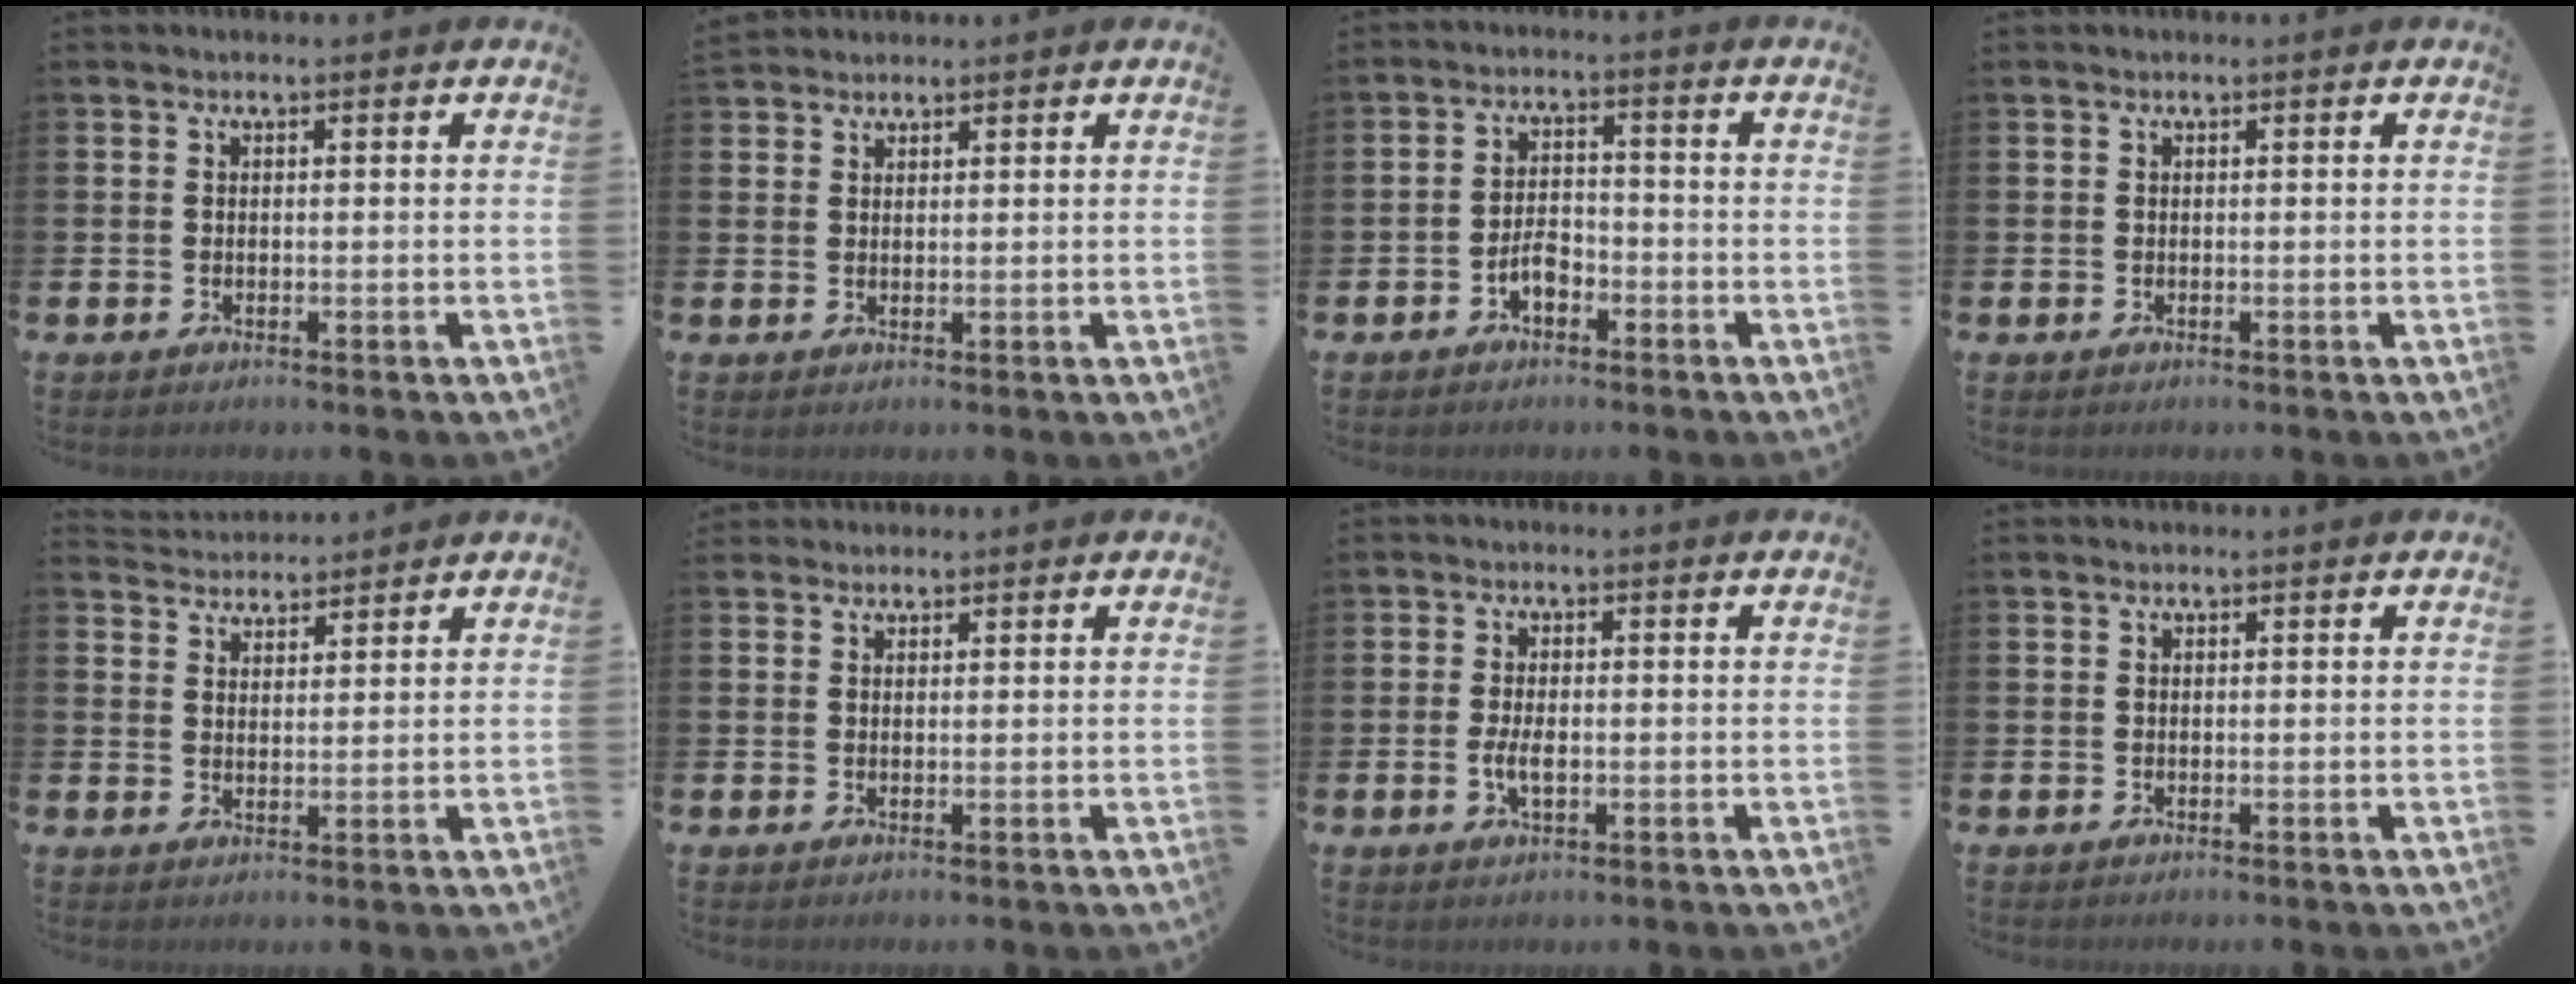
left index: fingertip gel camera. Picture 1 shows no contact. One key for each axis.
{"total": 2.1, "fx": 2.0, "fy": 0.7, "fz": -0.2, "tx": -0.001, "ty": 0.001, "tz": 0.039}
{"total": 3.2, "fx": -1.9, "fy": 1.7, "fz": 2.0, "tx": -0.043, "ty": 0.011, "tz": -0.036}
{"total": 0.0}
{"total": 3.9, "fx": 3.8, "fy": 0.6, "fz": -0.4, "tx": -0.005, "ty": -0.019, "tz": 0.071}
{"total": 1.5, "fx": 1.4, "fy": 0.5, "fz": -0.2, "tx": 0.009, "ty": 0.000, "tz": 0.026}
{"total": 2.9, "fx": -0.5, "fy": 1.3, "fz": 2.6, "tx": -0.046, "ty": 0.001, "tz": -0.009}
{"total": 0.0}